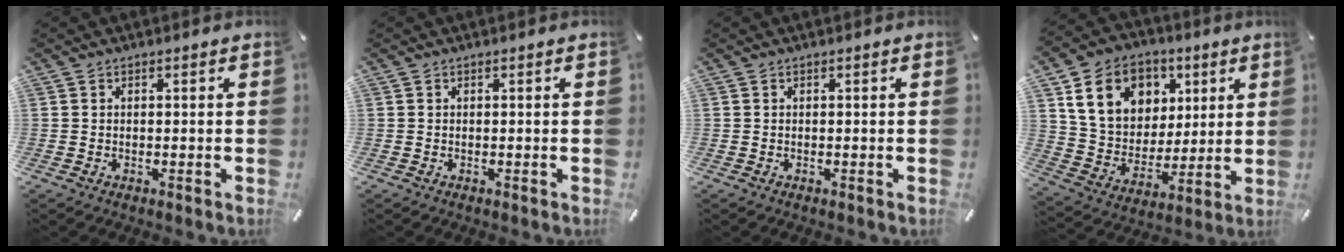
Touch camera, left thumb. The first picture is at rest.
{"total": 0.0}
{"total": 0.0}
{"total": 15.9, "force": [6.7, 12.9, 6.6], "torque": [-0.114, -0.013, 0.134]}